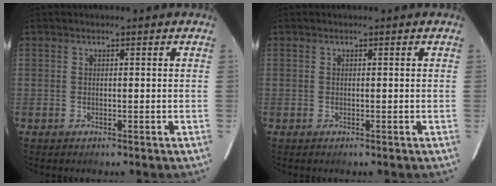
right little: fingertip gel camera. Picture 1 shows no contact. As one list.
[{"total": 0.0}]